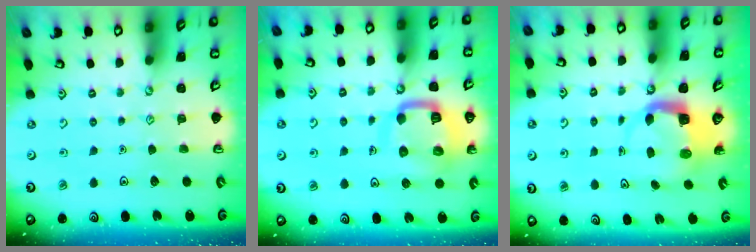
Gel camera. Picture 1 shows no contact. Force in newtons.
{"total": 12.5, "press": 12.4, "slide": 1.5}
{"total": 5.2, "press": 5.1, "slide": 0.8}